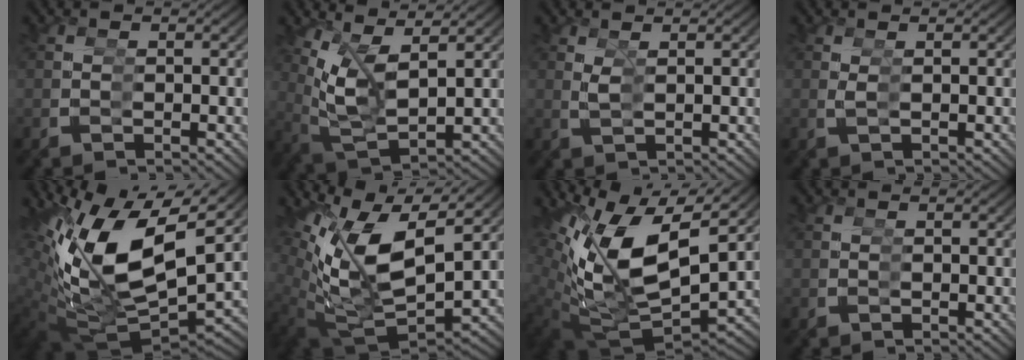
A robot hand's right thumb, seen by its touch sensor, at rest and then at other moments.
{"total": 8.1, "force": [2.0, 5.0, 6.0], "torque": [-0.141, -0.028, 0.049]}
{"total": 1.4, "force": [1.3, -0.2, 0.6], "torque": [-0.016, 0.000, 0.028]}
{"total": 0.9, "force": [0.7, -0.5, 0.1], "torque": [-0.005, 0.002, 0.017]}
{"total": 15.3, "force": [0.3, 9.8, 11.7], "torque": [-0.243, -0.039, 0.025]}
{"total": 12.6, "force": [1.0, 8.0, 9.6], "torque": [-0.204, -0.040, 0.033]}
{"total": 13.9, "force": [0.8, 9.0, 10.6], "torque": [-0.223, -0.039, 0.028]}
{"total": 0.0}